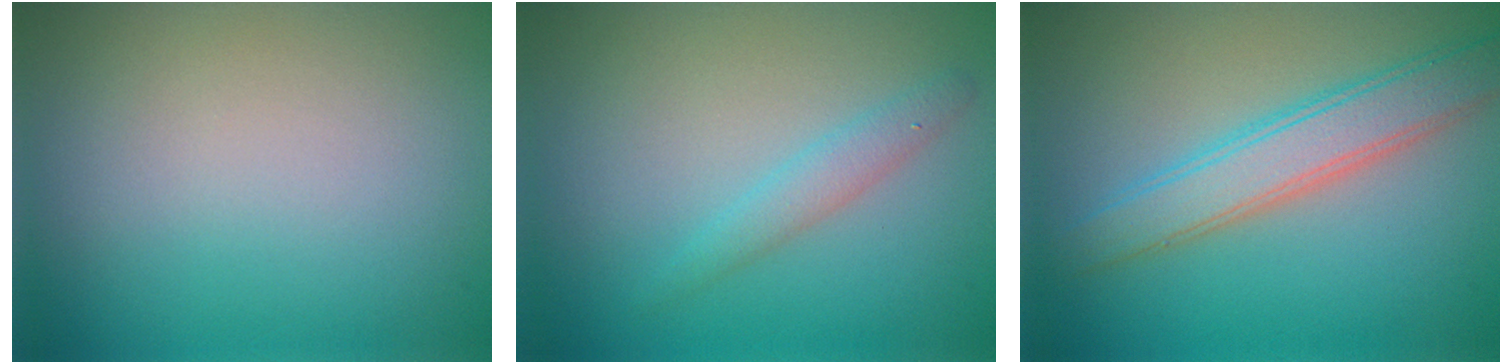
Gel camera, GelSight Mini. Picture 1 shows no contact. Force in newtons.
{"total": 1.6, "press": 1.6, "slide": 0.1}
{"total": 4.4, "press": 4.4, "slide": 0.2}